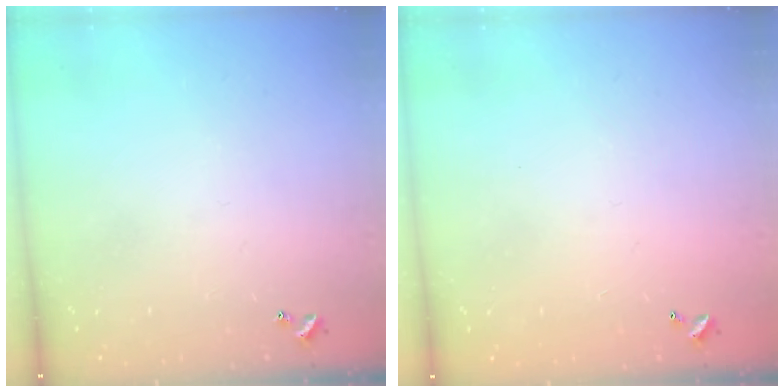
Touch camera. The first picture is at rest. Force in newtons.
{"total": 3.0, "press": 3.0, "slide": 0.1}